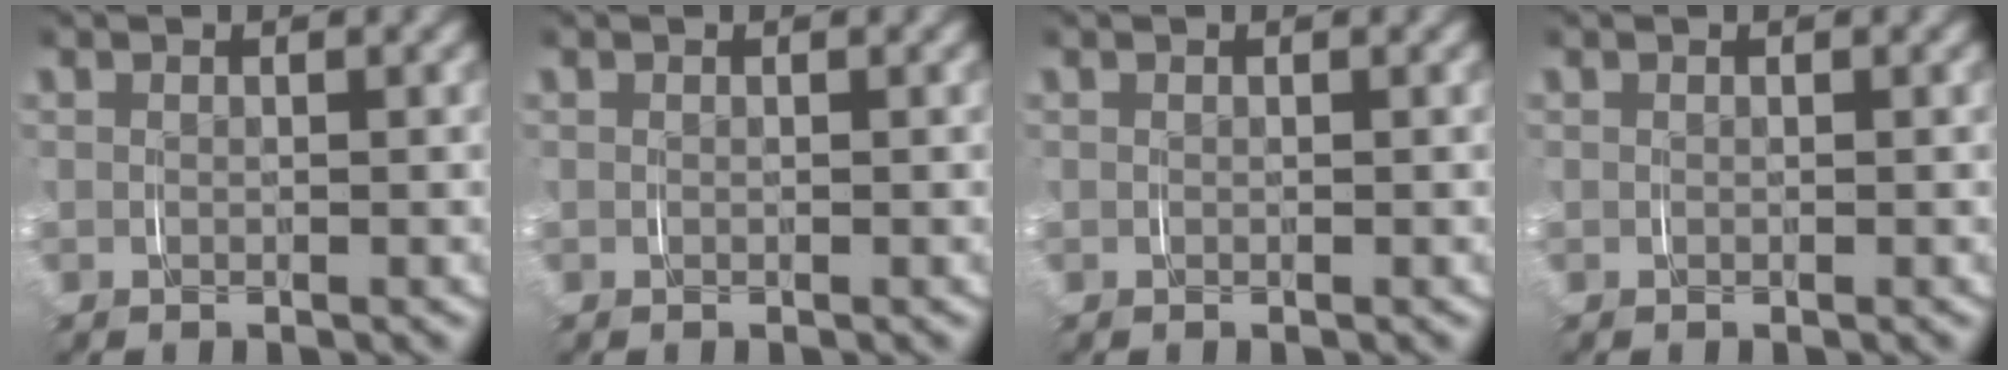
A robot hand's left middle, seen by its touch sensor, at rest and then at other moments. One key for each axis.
{"total": 0.0}
{"total": 0.0}
{"total": 0.0}